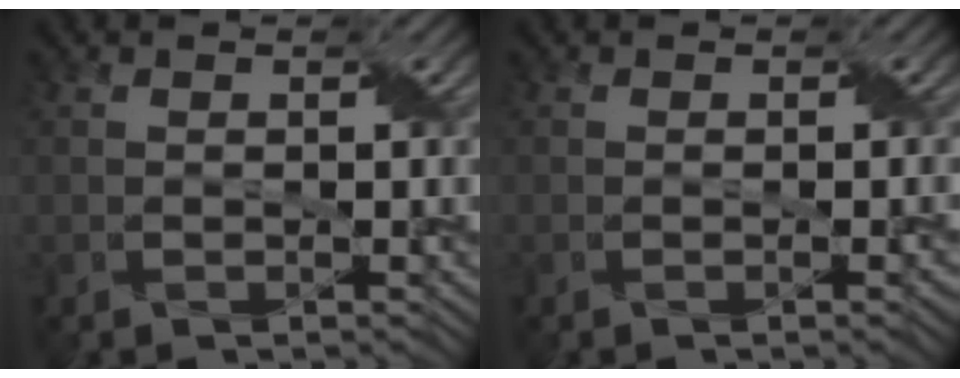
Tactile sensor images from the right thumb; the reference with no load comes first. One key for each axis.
{"total": 1.1, "fx": -0.2, "fy": 0.4, "fz": 1.0, "tx": -0.011, "ty": 0.001, "tz": -0.008}